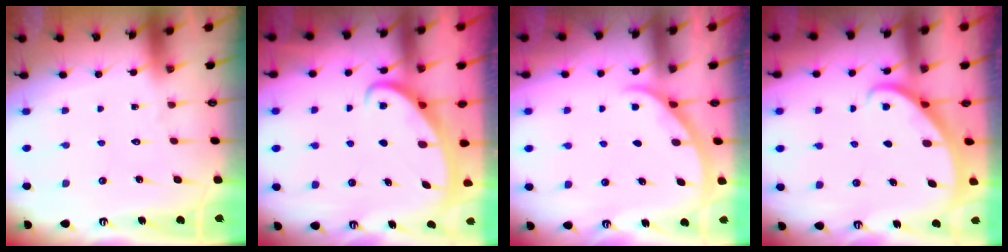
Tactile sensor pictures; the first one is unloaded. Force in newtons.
{"total": 2.5, "press": 2.5, "slide": 0.4}
{"total": 2.4, "press": 2.3, "slide": 0.3}
{"total": 2.0, "press": 2.0, "slide": 0.2}